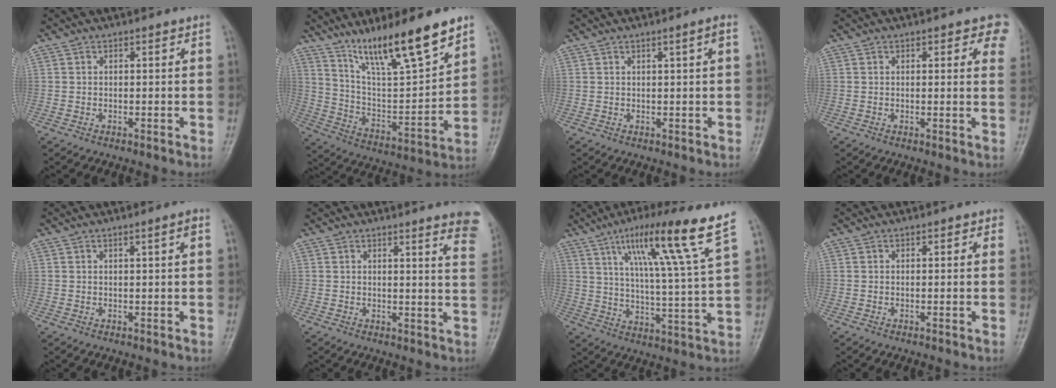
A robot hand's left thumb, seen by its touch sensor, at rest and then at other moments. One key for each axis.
{"total": 18.9, "fx": 13.2, "fy": 3.2, "fz": 13.1, "tx": -0.196, "ty": -0.069, "tz": 0.238}
{"total": 1.9, "fx": 0.7, "fy": -0.1, "fz": 1.8, "tx": -0.032, "ty": -0.001, "tz": 0.013}
{"total": 5.9, "fx": 3.3, "fy": 2.6, "fz": 4.1, "tx": -0.010, "ty": -0.006, "tz": 0.027}
{"total": 1.7, "fx": 0.6, "fy": 0.0, "fz": 1.6, "tx": -0.027, "ty": -0.001, "tz": 0.012}
{"total": 9.4, "fx": 7.1, "fy": 1.0, "fz": 6.1, "tx": -0.047, "ty": -0.032, "tz": 0.058}
{"total": 17.3, "fx": 10.0, "fy": -0.1, "fz": 14.2, "tx": -0.220, "ty": -0.044, "tz": 0.155}
{"total": 1.2, "fx": 0.4, "fy": 0.8, "fz": 0.8, "tx": 0.003, "ty": 0.002, "tz": 0.001}